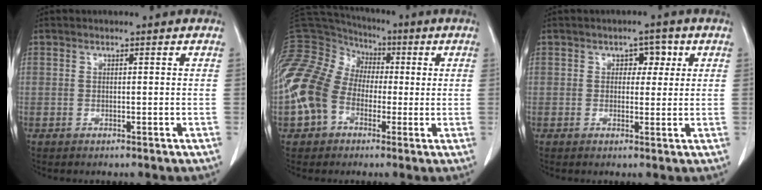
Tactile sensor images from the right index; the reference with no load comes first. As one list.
[{"total": 13.8, "force": [-2.2, 11.2, 7.8], "torque": [-0.199, 0.043, -0.044]}, {"total": 3.0, "force": [1.0, 2.0, 2.0], "torque": [-0.018, 0.011, 0.012]}]